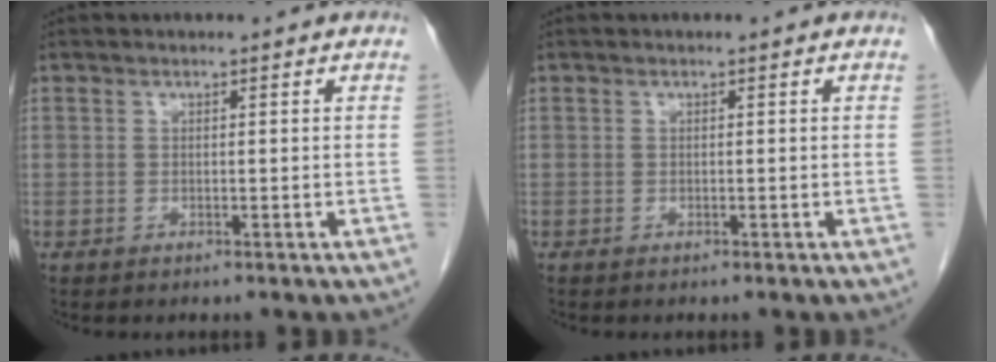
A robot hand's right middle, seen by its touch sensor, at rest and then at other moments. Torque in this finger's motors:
{"motor_torque": [-0.43, -0.11, -0.15, 0.00]}